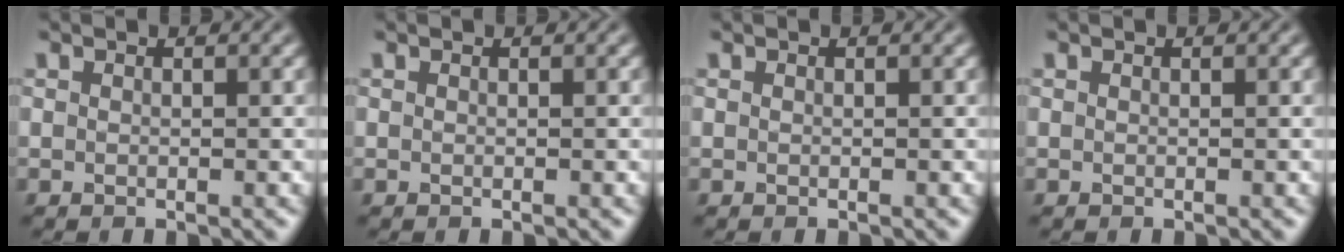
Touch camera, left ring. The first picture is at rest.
{"total": 0.0}
{"total": 0.0}
{"total": 0.0}